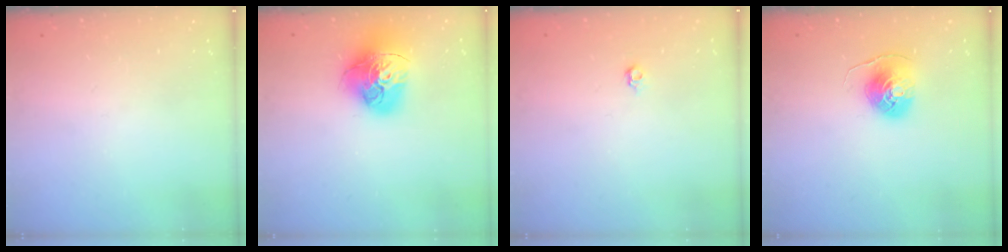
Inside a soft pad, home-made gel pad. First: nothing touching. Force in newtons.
{"total": 17.4, "press": 17.3, "slide": 1.8}
{"total": 4.0, "press": 3.9, "slide": 0.7}
{"total": 8.1, "press": 8.1, "slide": 0.4}